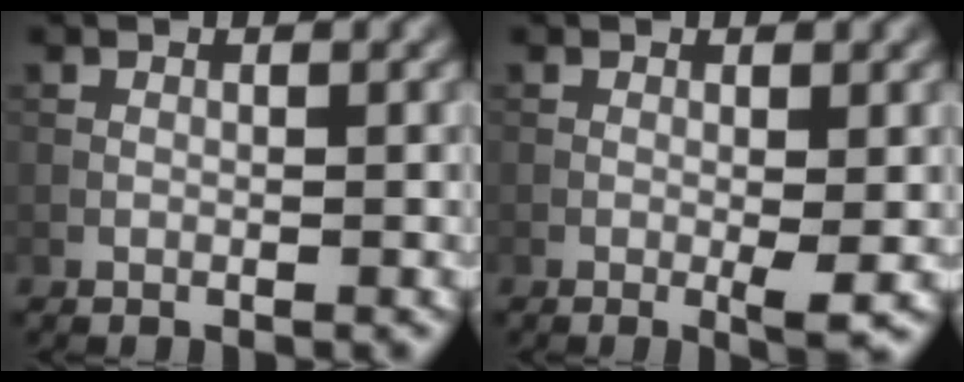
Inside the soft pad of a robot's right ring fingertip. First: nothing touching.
{"total": 1.6, "force": [-0.3, 0.1, 1.5], "torque": [-0.026, -0.004, -0.007]}